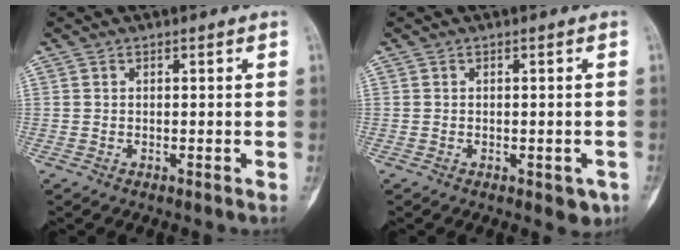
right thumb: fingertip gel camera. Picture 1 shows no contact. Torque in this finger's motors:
{"motor_torque": [0.79, 0.37, 0.27, -0.64, 0.11]}